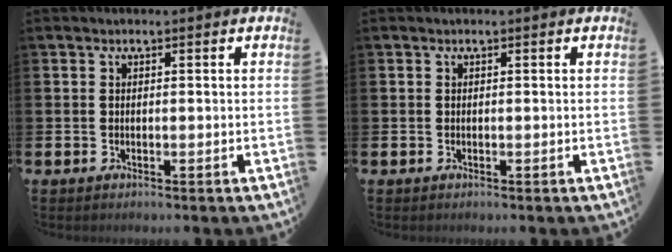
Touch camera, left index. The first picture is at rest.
{"total": 0.0}